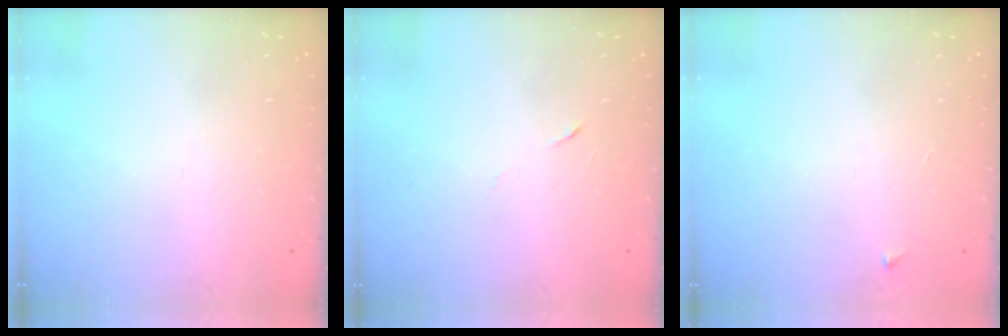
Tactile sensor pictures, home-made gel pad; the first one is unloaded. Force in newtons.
{"total": 2.9, "press": 2.7, "slide": 1.0}
{"total": 3.2, "press": 3.2, "slide": 0.5}